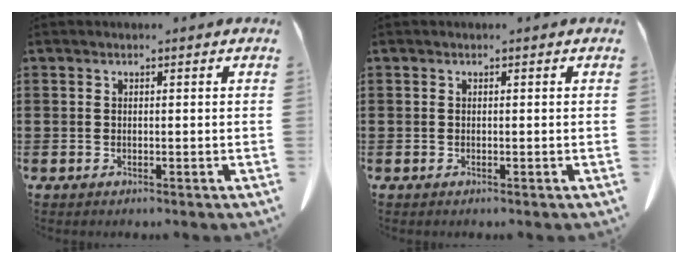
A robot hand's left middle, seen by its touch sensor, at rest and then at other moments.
{"total": 0.0}